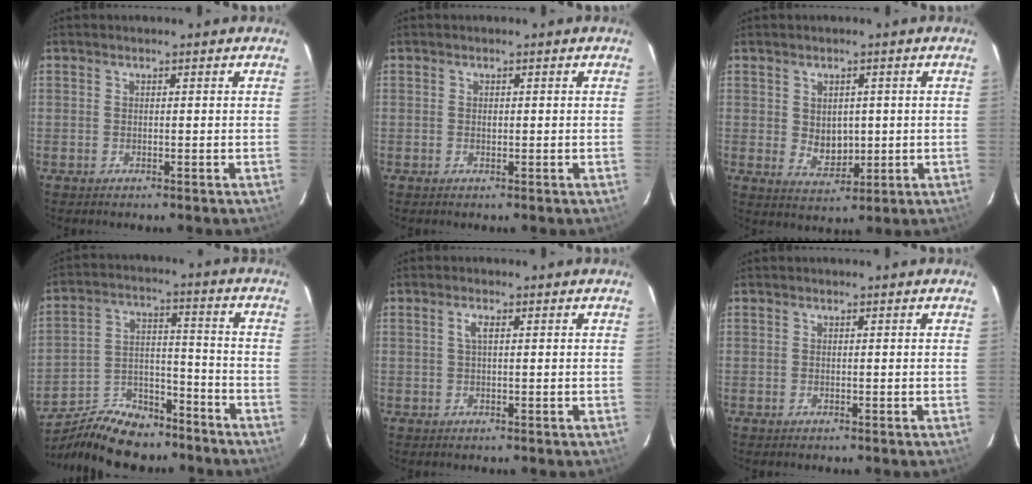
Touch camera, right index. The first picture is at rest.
{"total": 0.6, "force": [0.0, 0.5, 0.3], "torque": [-0.004, 0.000, 0.002]}
{"total": 5.2, "force": [0.5, 4.1, 3.2], "torque": [-0.051, -0.004, 0.021]}
{"total": 16.4, "force": [-13.3, 7.1, 6.6], "torque": [-0.142, 0.024, -0.210]}
{"total": 1.7, "force": [0.5, 0.4, 1.6], "torque": [-0.031, 0.004, 0.008]}
{"total": 0.0}